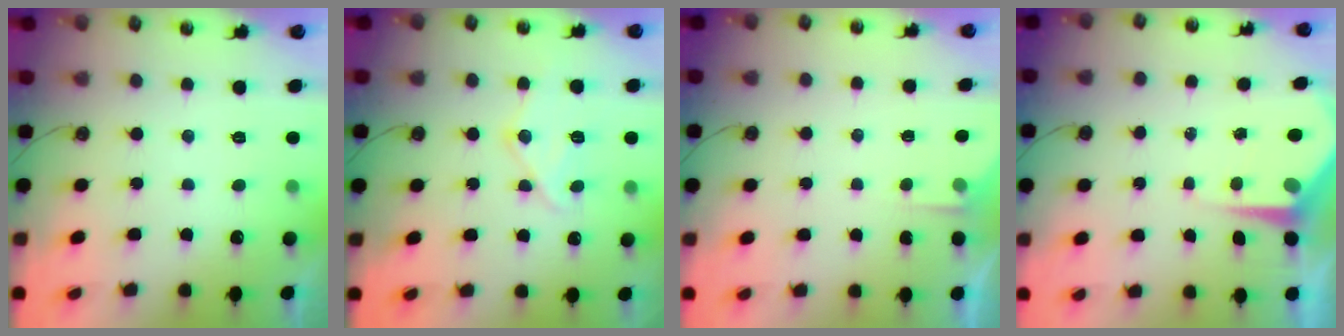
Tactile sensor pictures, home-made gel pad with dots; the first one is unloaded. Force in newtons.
{"total": 12.8, "press": 12.8, "slide": 1.4}
{"total": 2.1, "press": 2.0, "slide": 0.3}
{"total": 5.1, "press": 5.1, "slide": 0.5}